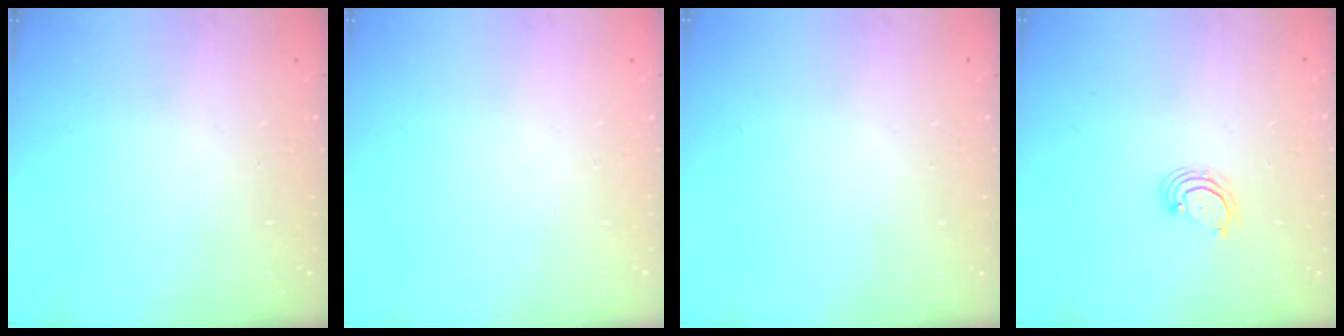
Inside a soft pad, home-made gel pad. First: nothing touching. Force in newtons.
{"total": 0.0}
{"total": 0.0}
{"total": 3.2, "press": 3.2, "slide": 0.5}